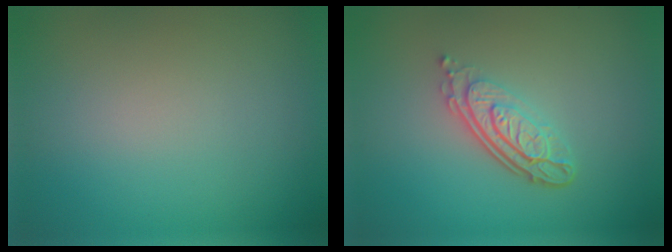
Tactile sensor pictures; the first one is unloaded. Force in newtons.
{"total": 4.3, "press": 3.0, "slide": 3.1}